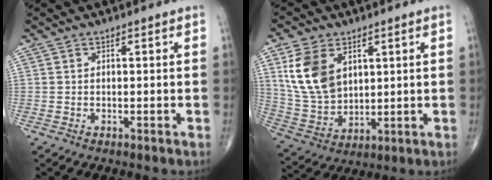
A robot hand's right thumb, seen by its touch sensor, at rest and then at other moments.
{"total": 12.9, "force": [4.7, 8.7, 8.3], "torque": [-0.148, -0.018, 0.106]}